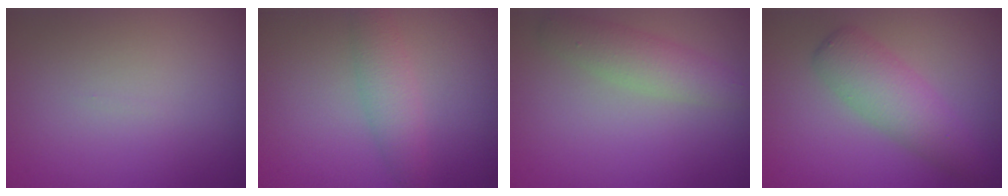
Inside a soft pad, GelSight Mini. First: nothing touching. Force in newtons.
{"total": 2.5, "press": 2.5, "slide": 0.1}
{"total": 2.8, "press": 2.8, "slide": 0.1}
{"total": 4.1, "press": 4.1, "slide": 0.0}